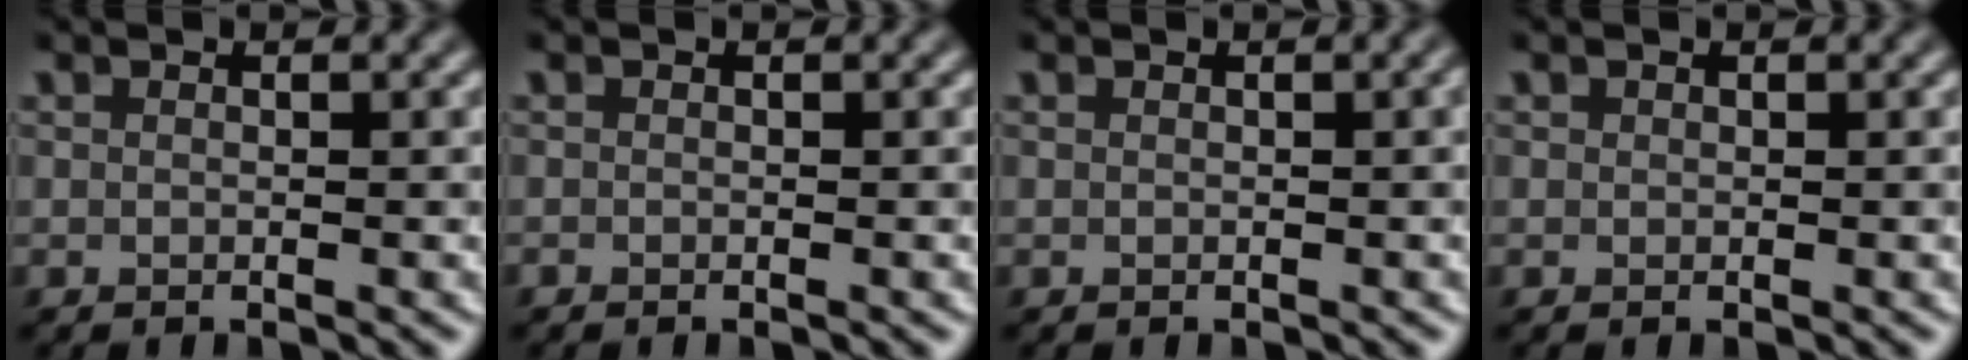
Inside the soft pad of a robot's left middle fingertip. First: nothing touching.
{"total": 0.0}
{"total": 0.9, "force": [0.1, 0.3, 0.9], "torque": [-0.006, 0.007, 0.001]}
{"total": 0.0}